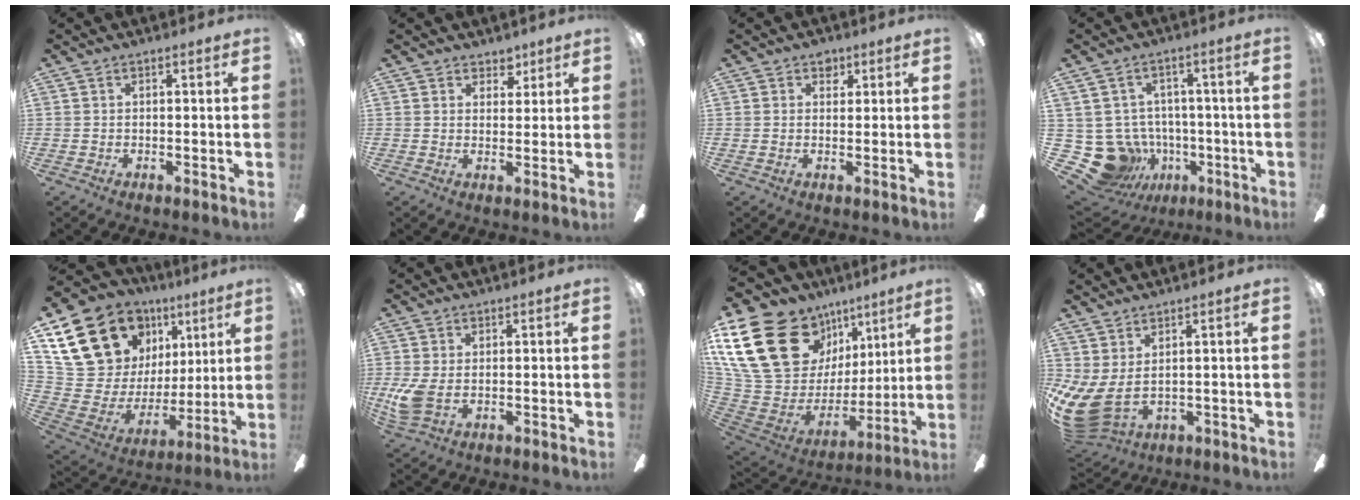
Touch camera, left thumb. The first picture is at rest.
{"total": 4.2, "force": [3.1, 2.8, 0.3], "torque": [0.005, -0.014, 0.054]}
{"total": 2.9, "force": [1.9, 2.0, 0.8], "torque": [0.005, -0.005, 0.030]}
{"total": 13.0, "force": [-3.4, 11.7, 4.4], "torque": [-0.119, 0.013, -0.038]}
{"total": 22.9, "force": [13.1, 16.1, 9.8], "torque": [-0.182, -0.078, 0.270]}
{"total": 5.8, "force": [-0.2, 3.7, 4.4], "torque": [-0.100, -0.006, -0.007]}
{"total": 28.5, "force": [12.3, 19.3, 16.9], "torque": [-0.342, -0.063, 0.263]}
{"total": 8.3, "force": [0.2, 4.0, 7.3], "torque": [-0.171, -0.027, 0.009]}